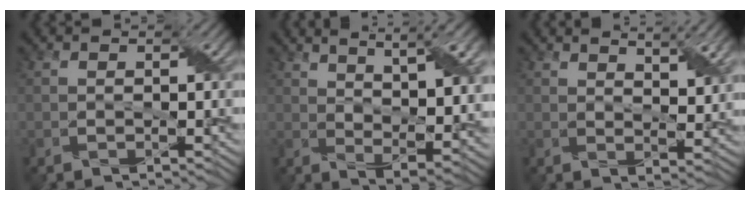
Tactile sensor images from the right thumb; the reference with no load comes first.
{"total": 12.5, "force": [6.5, 3.3, 10.2], "torque": [-0.173, 0.009, 0.105]}
{"total": 5.0, "force": [3.6, 0.2, 3.5], "torque": [-0.062, 0.002, 0.070]}